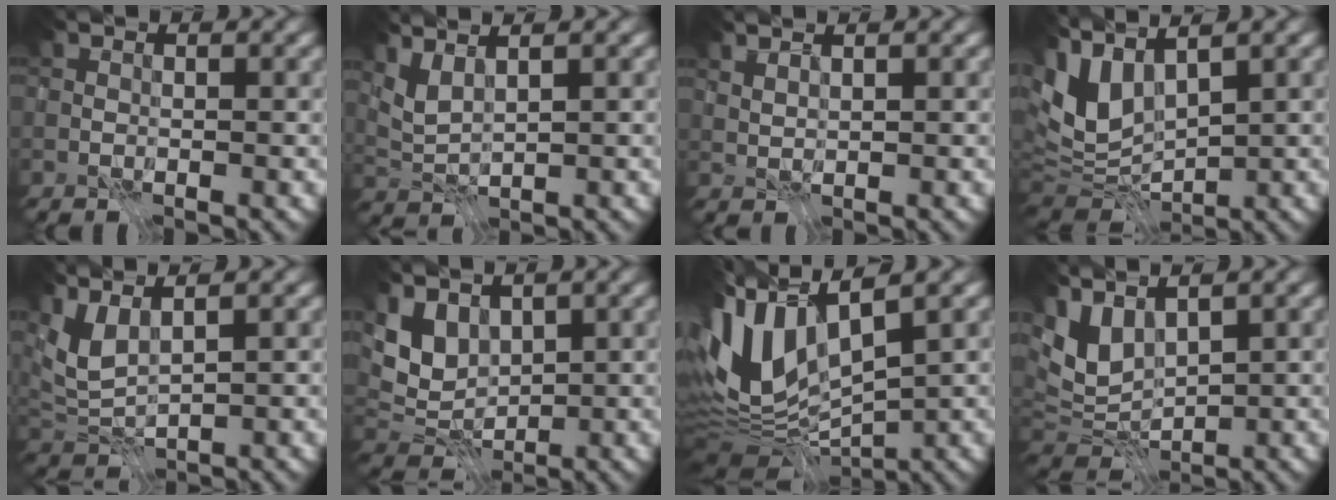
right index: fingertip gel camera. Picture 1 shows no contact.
{"total": 2.2, "force": [1.6, 0.3, 1.4], "torque": [-0.042, -0.003, 0.038]}
{"total": 1.4, "force": [1.2, 0.1, 0.7], "torque": [-0.013, -0.003, 0.027]}
{"total": 7.0, "force": [2.5, 3.5, 5.5], "torque": [-0.127, -0.005, 0.046]}
{"total": 3.3, "force": [1.6, 1.2, 2.6], "torque": [-0.068, -0.001, 0.034]}
{"total": 5.0, "force": [1.8, 3.3, 3.4], "torque": [-0.074, -0.005, 0.030]}
{"total": 10.1, "force": [-0.3, 4.9, 8.9], "torque": [-0.198, 0.001, -0.009]}
{"total": 6.1, "force": [2.5, 3.1, 4.7], "torque": [-0.104, -0.002, 0.048]}